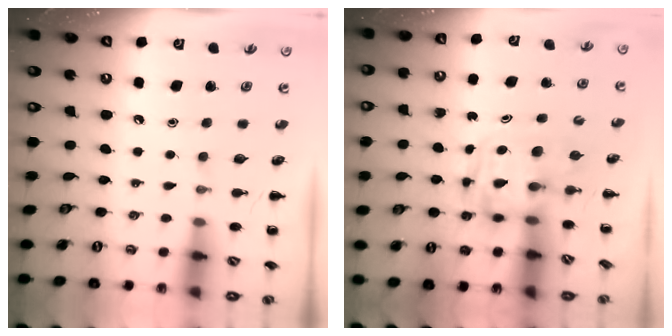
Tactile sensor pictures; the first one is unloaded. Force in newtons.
{"total": 3.9, "press": 3.8, "slide": 0.8}